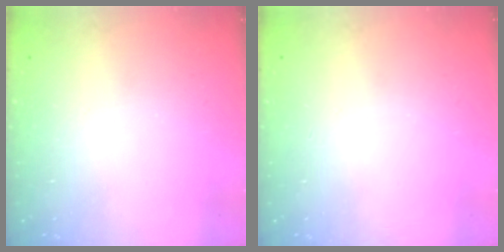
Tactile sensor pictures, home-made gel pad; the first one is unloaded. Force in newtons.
{"total": 0.0}